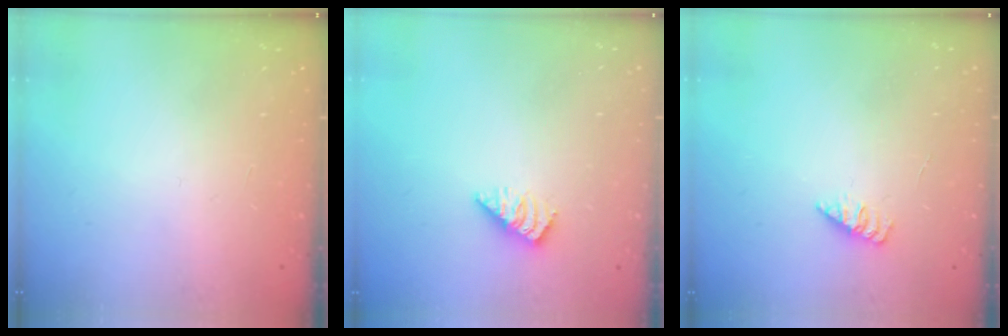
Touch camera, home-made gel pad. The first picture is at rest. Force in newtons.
{"total": 2.6, "press": 2.5, "slide": 0.4}
{"total": 2.0, "press": 2.0, "slide": 0.4}